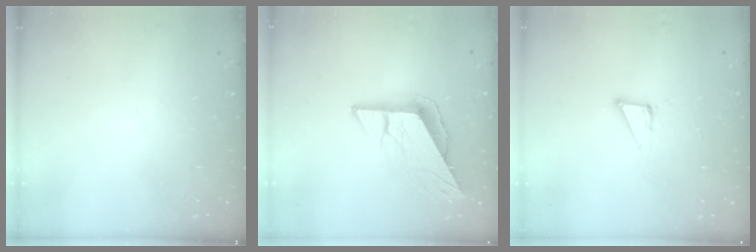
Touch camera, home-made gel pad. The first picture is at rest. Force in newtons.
{"total": 9.4, "press": 9.4, "slide": 1.0}
{"total": 6.4, "press": 6.4, "slide": 0.4}